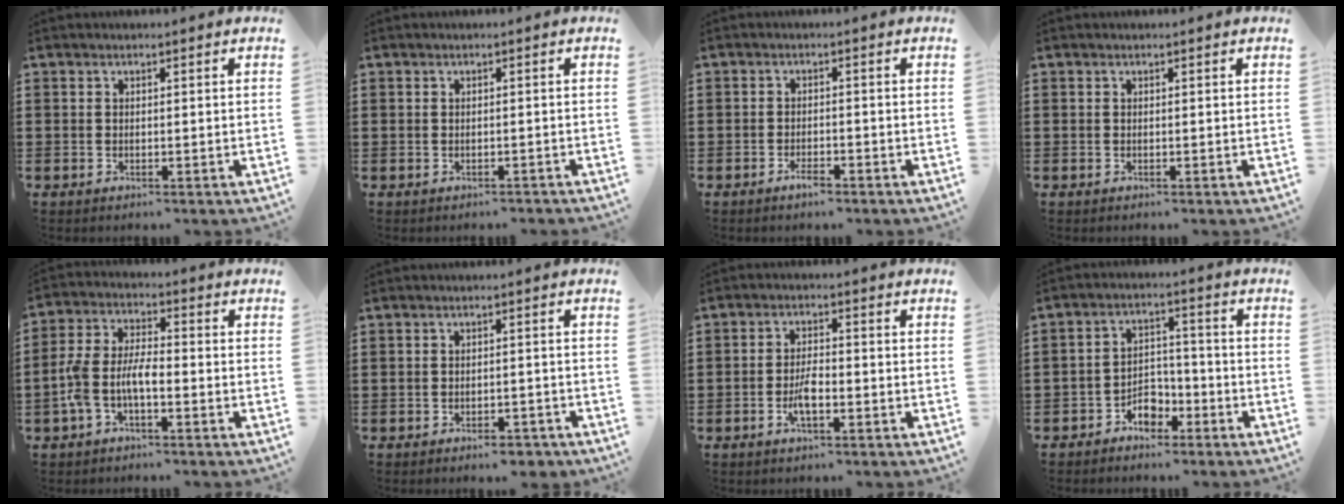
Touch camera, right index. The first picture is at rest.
{"total": 0.6, "force": [-0.5, 0.3, 0.0], "torque": [-0.001, 0.001, -0.012]}
{"total": 1.9, "force": [-1.5, 0.6, 1.0], "torque": [-0.021, -0.001, -0.028]}
{"total": 0.0}
{"total": 6.4, "force": [-2.3, 2.6, 5.3], "torque": [-0.133, -0.004, -0.051]}
{"total": 2.6, "force": [-2.4, 0.5, 0.8], "torque": [-0.017, 0.000, -0.049]}
{"total": 4.0, "force": [-1.5, 1.4, 3.5], "torque": [-0.073, 0.002, -0.032]}
{"total": 4.3, "force": [-3.3, 2.4, 1.5], "torque": [-0.028, 0.013, -0.063]}